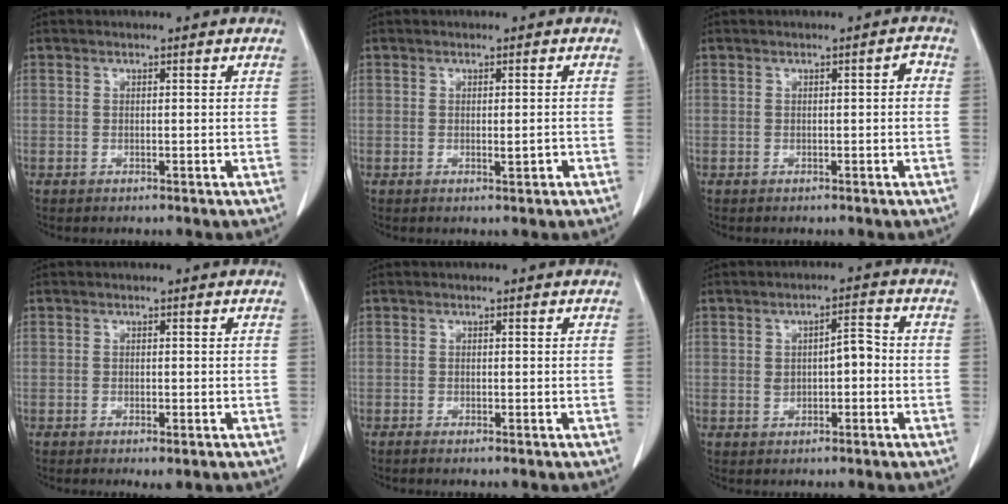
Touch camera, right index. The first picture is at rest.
{"total": 1.2, "force": [-0.4, 0.3, 1.1], "torque": [-0.017, -0.002, -0.002]}
{"total": 1.2, "force": [0.0, 0.3, 1.1], "torque": [-0.012, 0.005, 0.000]}
{"total": 1.5, "force": [-0.8, 0.4, 1.2], "torque": [-0.021, -0.005, -0.007]}
{"total": 0.7, "force": [-0.5, 0.0, 0.5], "torque": [-0.012, -0.001, -0.008]}
{"total": 4.1, "force": [-0.2, 1.7, 3.7], "torque": [-0.062, 0.019, 0.001]}